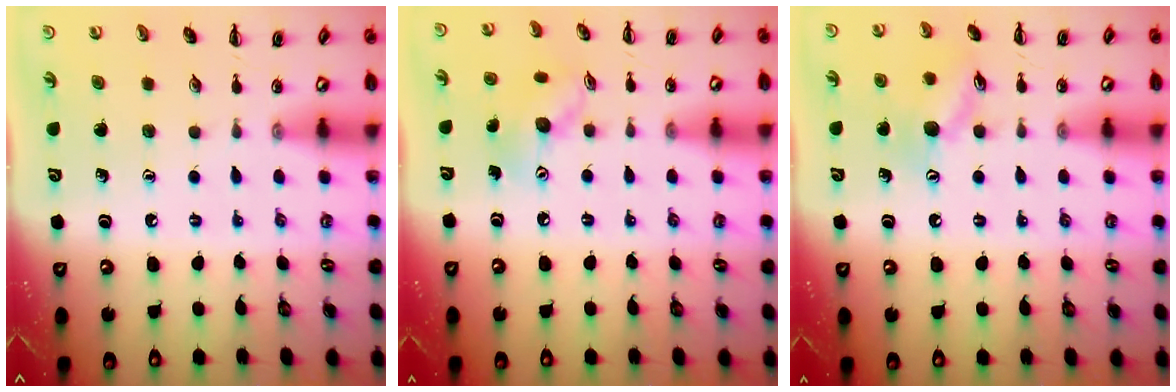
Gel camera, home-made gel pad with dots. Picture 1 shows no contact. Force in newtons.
{"total": 8.0, "press": 8.0, "slide": 0.4}
{"total": 10.7, "press": 10.6, "slide": 1.5}